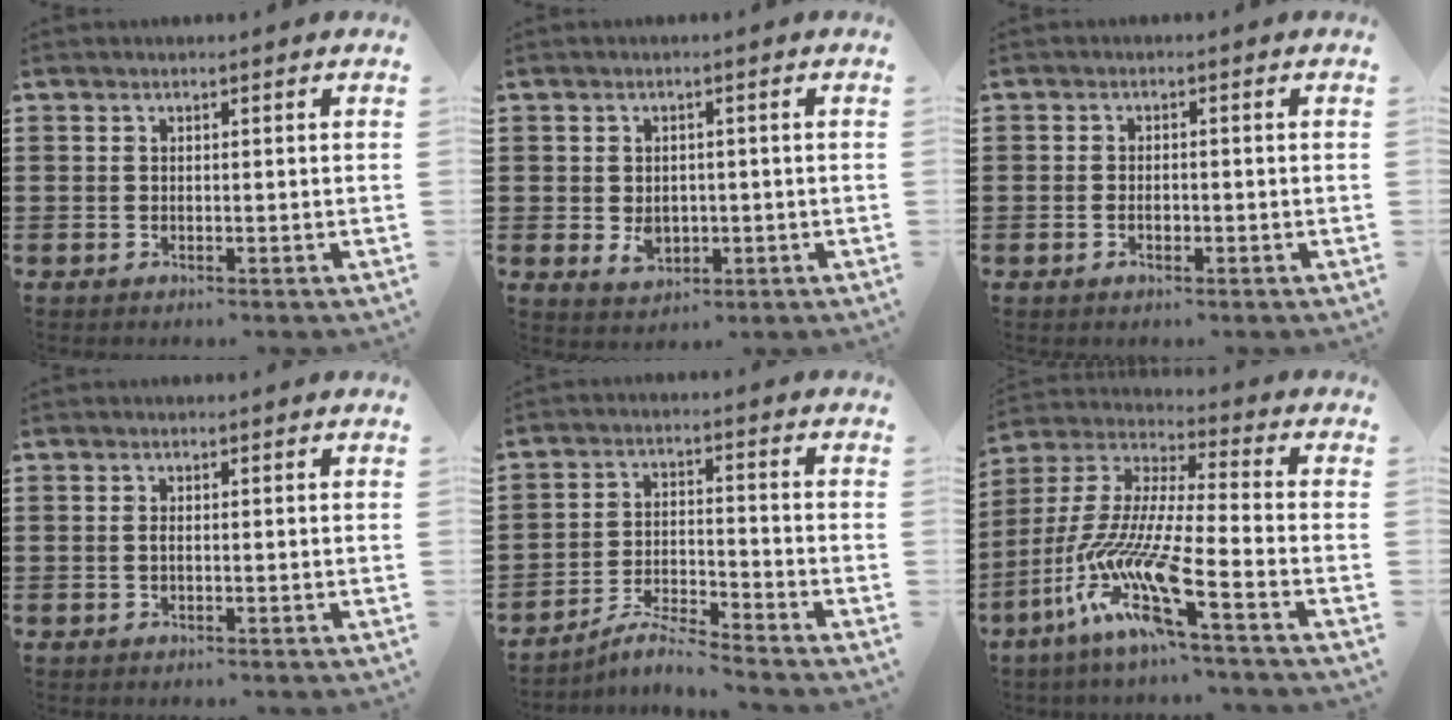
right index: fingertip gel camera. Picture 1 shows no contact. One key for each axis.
{"total": 3.1, "fx": -0.4, "fy": 2.2, "fz": 2.1, "tx": -0.037, "ty": -0.003, "tz": -0.009}
{"total": 1.7, "fx": -0.6, "fy": 0.7, "fz": 1.4, "tx": -0.027, "ty": 0.001, "tz": -0.010}
{"total": 0.8, "fx": -0.2, "fy": 0.0, "fz": 0.7, "tx": -0.017, "ty": -0.007, "tz": -0.001}
{"total": 5.2, "fx": -4.9, "fy": -0.1, "fz": 1.8, "tx": -0.048, "ty": -0.007, "tz": -0.096}
{"total": 13.5, "fx": -8.8, "fy": 1.4, "fz": 10.2, "tx": -0.233, "ty": -0.021, "tz": -0.180}